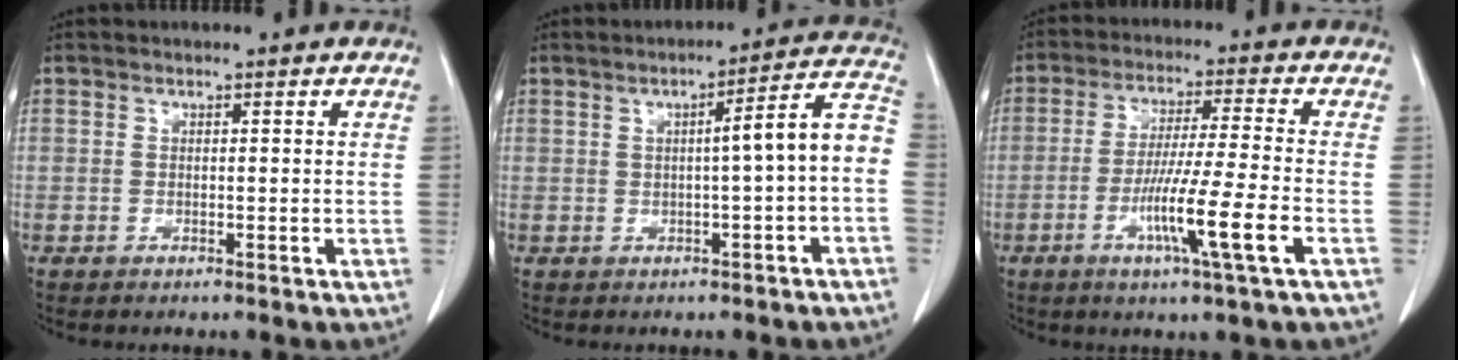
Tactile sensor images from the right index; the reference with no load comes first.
{"total": 7.5, "force": [-0.7, 0.2, 7.4], "torque": [-0.090, 0.028, -0.014]}
{"total": 10.7, "force": [-4.0, -1.1, 9.9], "torque": [-0.183, -0.018, -0.074]}